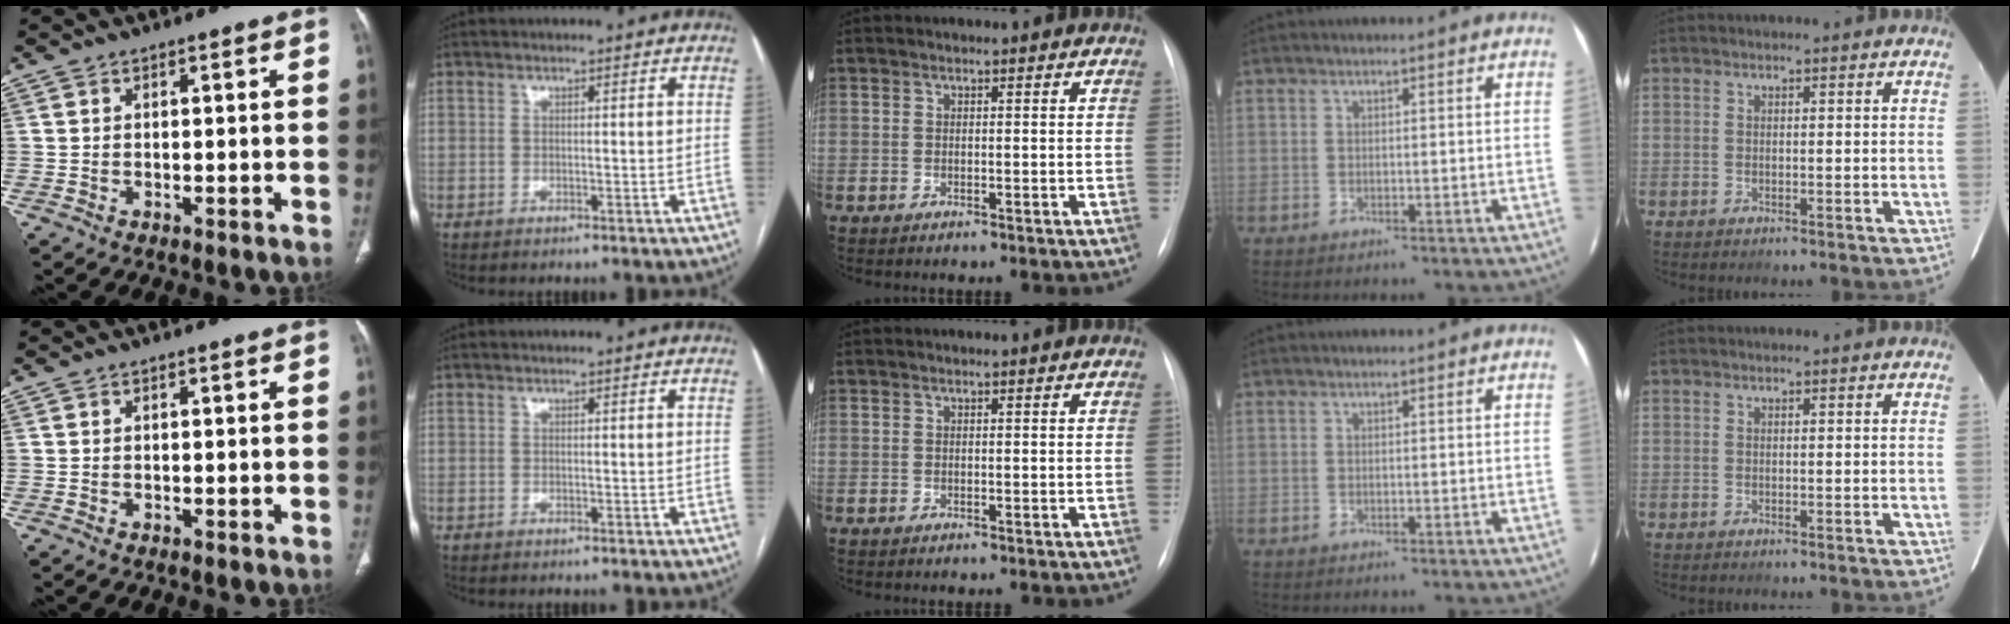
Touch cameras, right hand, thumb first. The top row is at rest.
{}